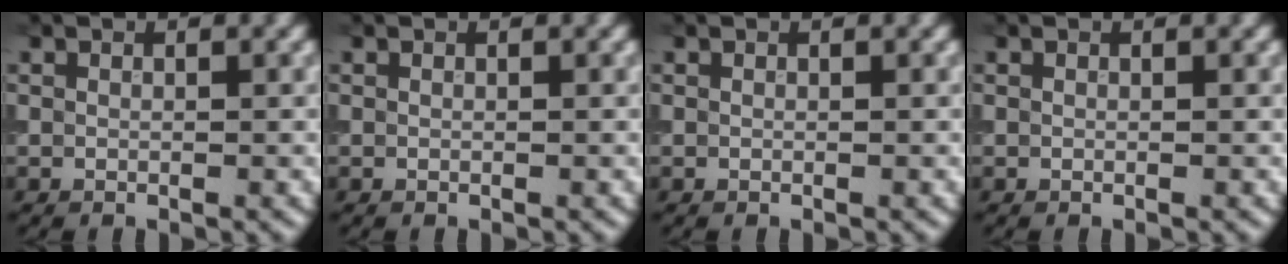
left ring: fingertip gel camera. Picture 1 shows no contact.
{"total": 0.0}
{"total": 0.0}
{"total": 0.0}